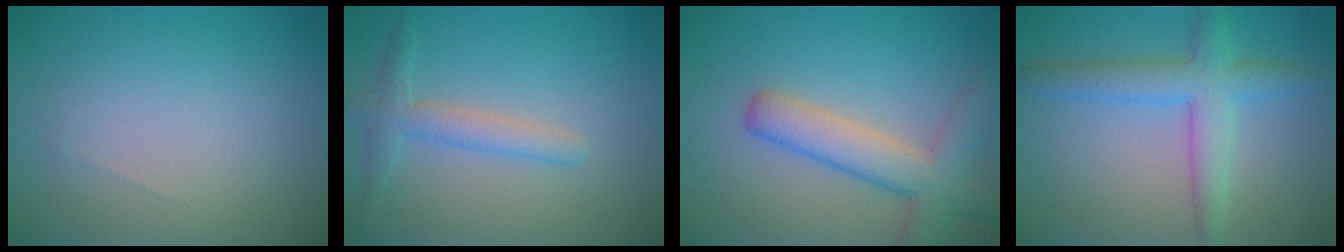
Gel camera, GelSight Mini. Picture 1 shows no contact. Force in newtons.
{"total": 2.5, "press": 2.5, "slide": 0.1}
{"total": 5.4, "press": 5.3, "slide": 0.4}
{"total": 4.5, "press": 4.5, "slide": 0.1}